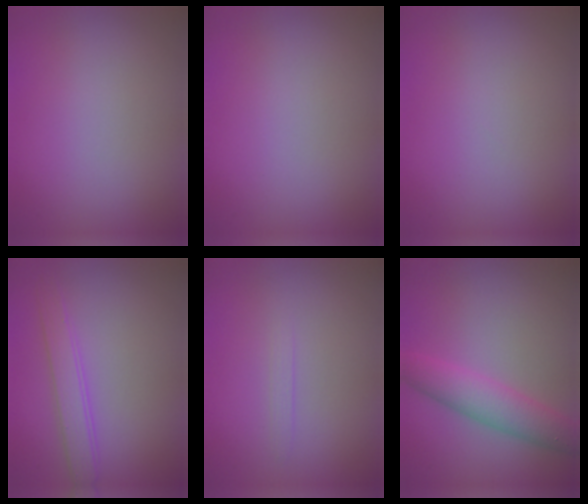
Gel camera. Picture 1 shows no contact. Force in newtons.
{"total": 0.0}
{"total": 0.0}
{"total": 2.5, "press": 2.5, "slide": 0.1}
{"total": 0.6, "press": 0.6, "slide": 0.1}
{"total": 4.3, "press": 4.3, "slide": 0.2}